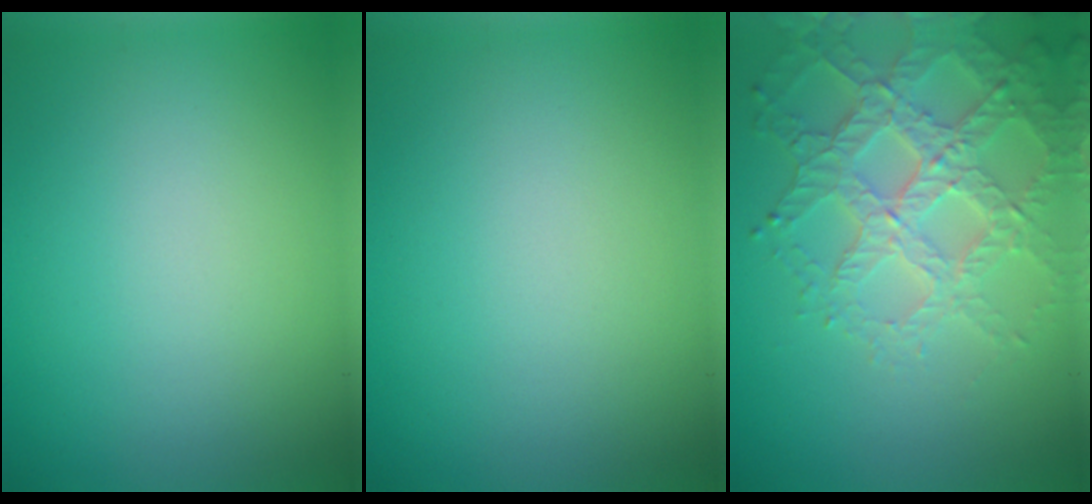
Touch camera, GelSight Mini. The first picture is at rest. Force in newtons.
{"total": 0.0}
{"total": 5.5, "press": 4.5, "slide": 3.2}